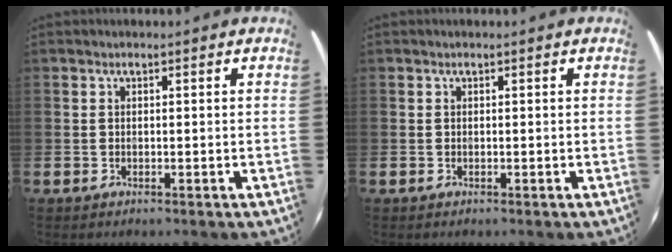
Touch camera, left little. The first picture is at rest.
{"total": 0.0}